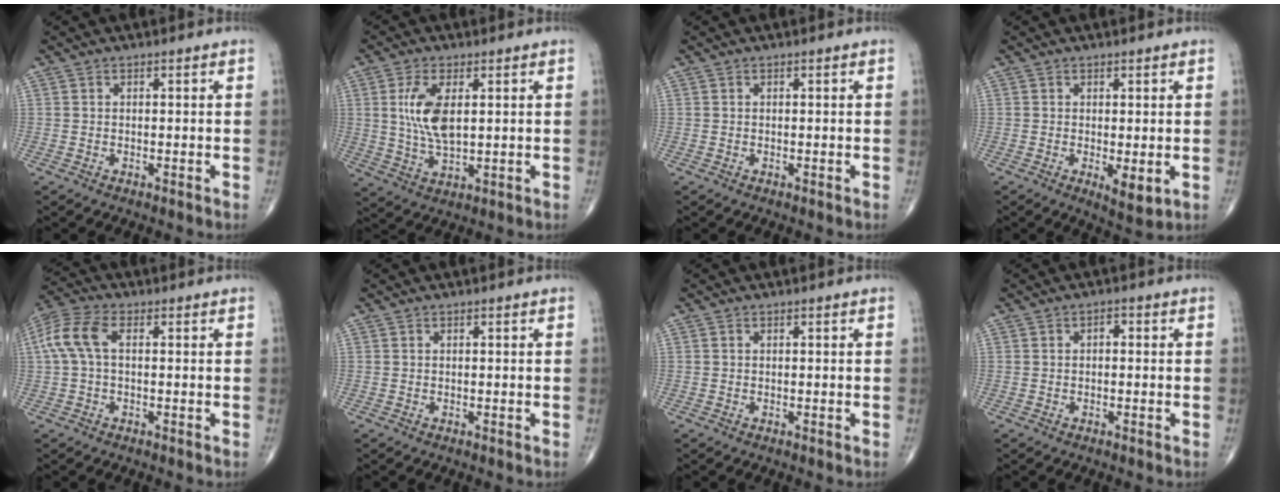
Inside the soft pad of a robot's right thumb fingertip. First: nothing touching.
{"total": 8.7, "force": [1.8, 3.9, 7.6], "torque": [-0.156, -0.011, 0.040]}
{"total": 0.0}
{"total": 4.1, "force": [-0.6, 1.5, 3.7], "torque": [-0.055, -0.015, -0.005]}
{"total": 7.6, "force": [0.9, 4.0, 6.4], "torque": [-0.159, 0.027, 0.015]}
{"total": 0.0}
{"total": 0.0}
{"total": 1.3, "force": [0.0, 0.8, 1.0], "torque": [-0.011, 0.007, -0.004]}